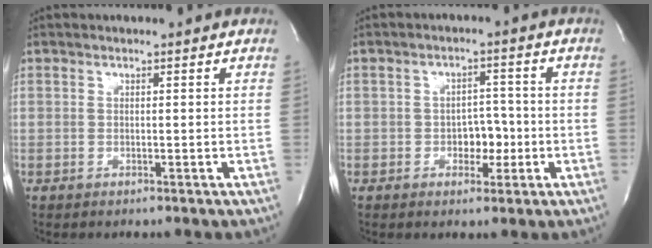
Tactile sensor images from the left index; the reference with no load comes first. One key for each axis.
{"total": 4.1, "fx": -1.2, "fy": 2.7, "fz": 2.9, "tx": -0.037, "ty": 0.006, "tz": -0.016}